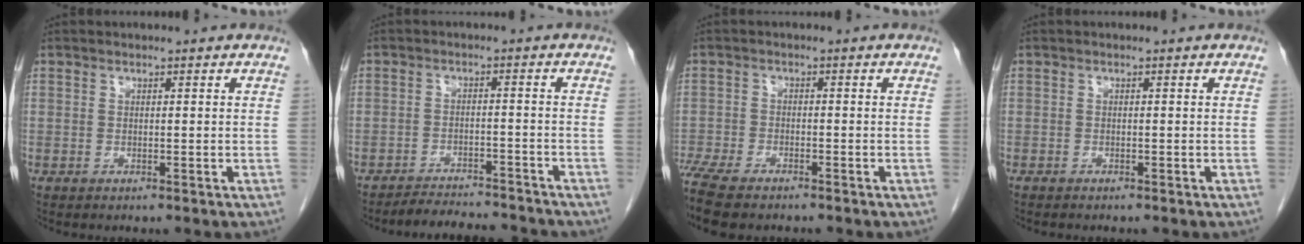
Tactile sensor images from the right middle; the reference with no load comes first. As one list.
[{"total": 8.9, "force": [-8.6, 1.2, 1.6], "torque": [-0.018, 0.003, -0.120]}, {"total": 10.8, "force": [-8.5, 3.3, 5.7], "torque": [-0.122, -0.011, -0.140]}, {"total": 0.9, "force": [-0.8, 0.2, 0.4], "torque": [-0.006, -0.001, -0.008]}]